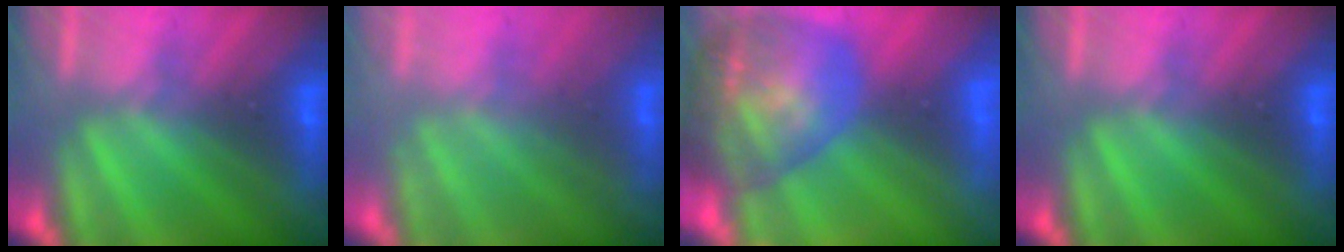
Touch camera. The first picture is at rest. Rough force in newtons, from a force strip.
{"total": 2.4}
{"total": 7.9}
{"total": 0.0}